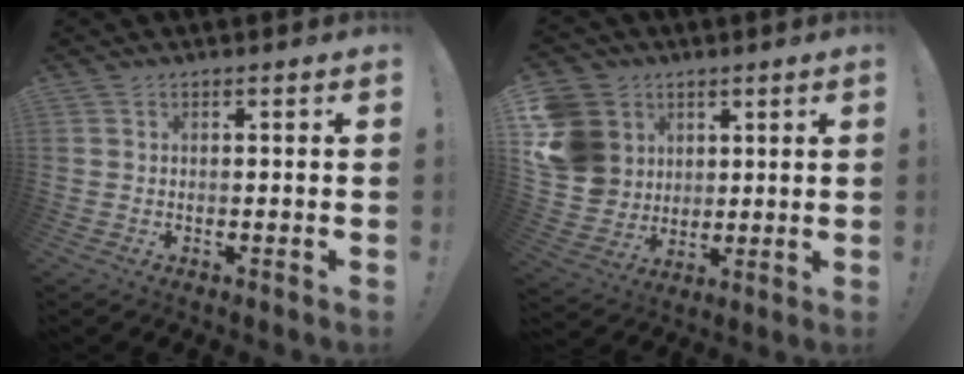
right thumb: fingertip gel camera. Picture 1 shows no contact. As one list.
[{"total": 14.4, "force": [3.6, 13.0, 5.2], "torque": [-0.089, -0.009, 0.083]}]